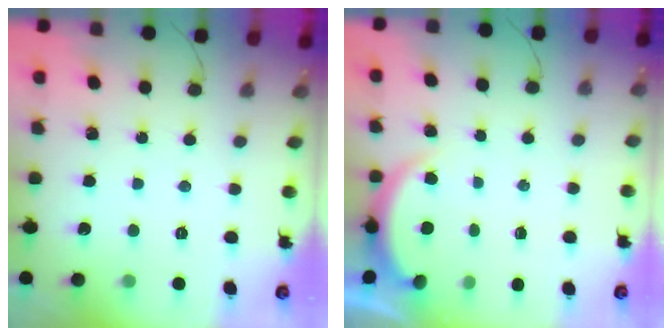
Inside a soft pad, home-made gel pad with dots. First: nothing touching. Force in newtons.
{"total": 2.5, "press": 2.4, "slide": 0.6}